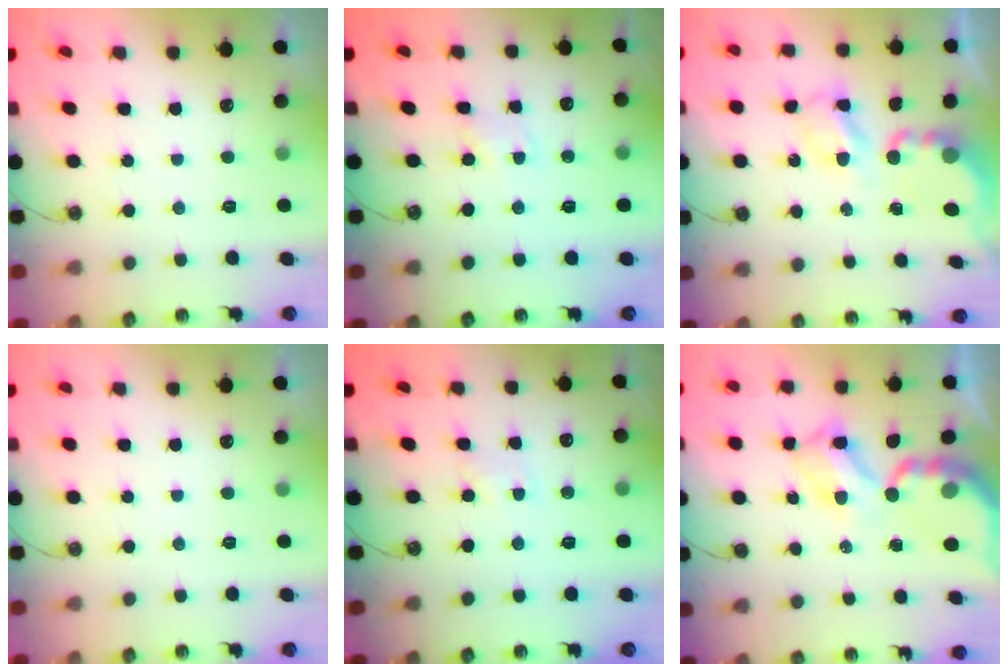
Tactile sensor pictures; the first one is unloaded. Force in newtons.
{"total": 2.7, "press": 2.7, "slide": 0.2}
{"total": 6.0, "press": 6.0, "slide": 0.4}
{"total": 0.0}
{"total": 1.3, "press": 1.3, "slide": 0.2}
{"total": 9.7, "press": 9.6, "slide": 0.6}